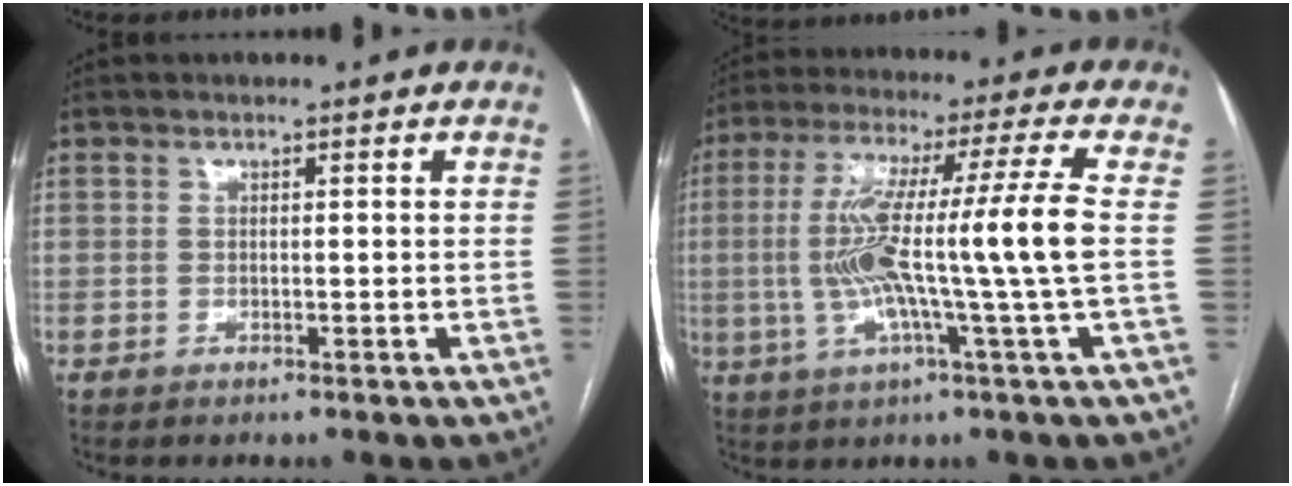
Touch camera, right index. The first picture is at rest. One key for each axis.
{"total": 14.8, "fx": -0.9, "fy": -1.6, "fz": 14.7, "tx": -0.277, "ty": 0.011, "tz": -0.022}